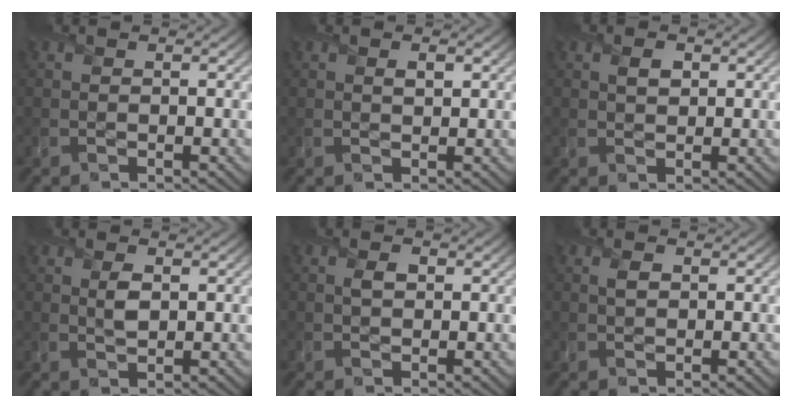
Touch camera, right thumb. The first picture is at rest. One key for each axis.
{"total": 1.1, "fx": 0.5, "fy": 0.6, "fz": 0.7, "tx": -0.012, "ty": -0.005, "tz": 0.010}
{"total": 1.7, "fx": 0.7, "fy": 1.2, "fz": 1.1, "tx": -0.020, "ty": -0.001, "tz": 0.013}
{"total": 2.1, "fx": 0.6, "fy": 1.1, "fz": 1.6, "tx": -0.034, "ty": -0.004, "tz": 0.014}
{"total": 1.2, "fx": 0.3, "fy": 0.8, "fz": 0.8, "tx": -0.015, "ty": -0.001, "tz": 0.006}
{"total": 1.2, "fx": 0.4, "fy": 0.8, "fz": 0.8, "tx": -0.018, "ty": 0.000, "tz": 0.009}